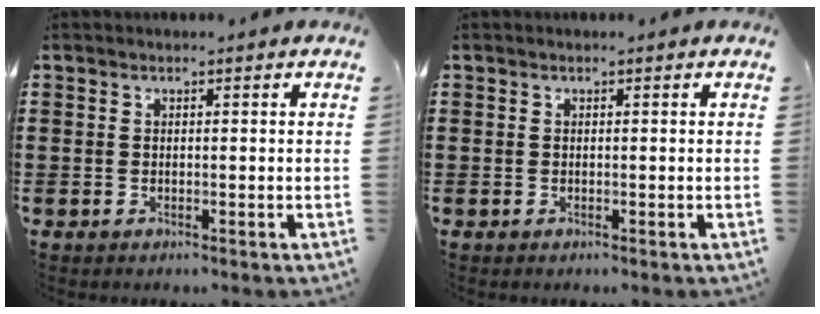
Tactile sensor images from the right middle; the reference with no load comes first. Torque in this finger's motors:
{"motor_torque": [0.04, -0.04, 0.00, 0.00]}